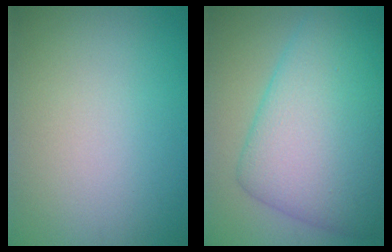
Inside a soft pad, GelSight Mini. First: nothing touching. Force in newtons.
{"total": 10.2, "press": 10.1, "slide": 0.3}